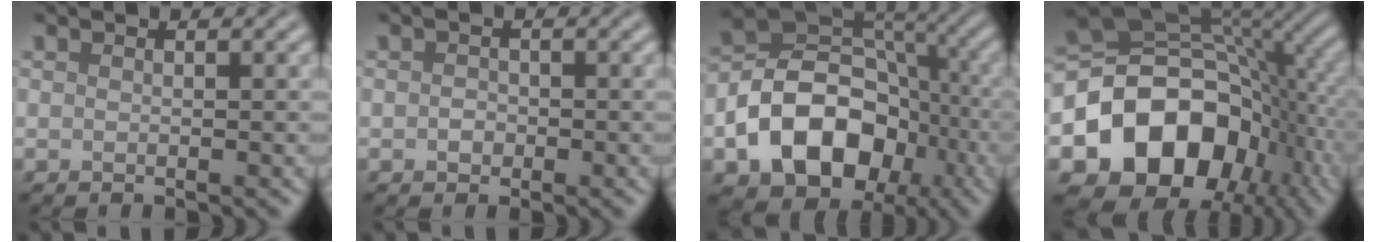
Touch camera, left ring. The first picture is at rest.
{"total": 1.0, "force": [-0.2, 0.9, 0.5], "torque": [-0.007, -0.004, -0.007]}
{"total": 12.1, "force": [-4.3, 8.7, 7.2], "torque": [-0.119, 0.003, -0.079]}
{"total": 14.7, "force": [-4.5, 11.1, 8.4], "torque": [-0.138, -0.007, -0.089]}